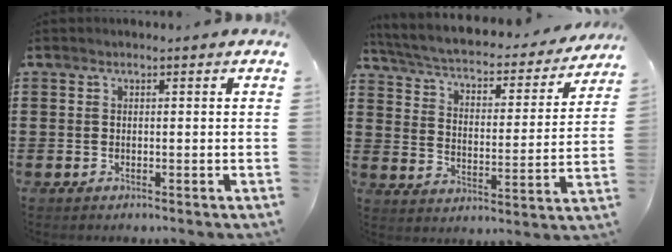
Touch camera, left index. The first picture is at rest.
{"total": 3.3, "force": [2.9, 0.6, 1.4], "torque": [-0.046, -0.027, 0.041]}